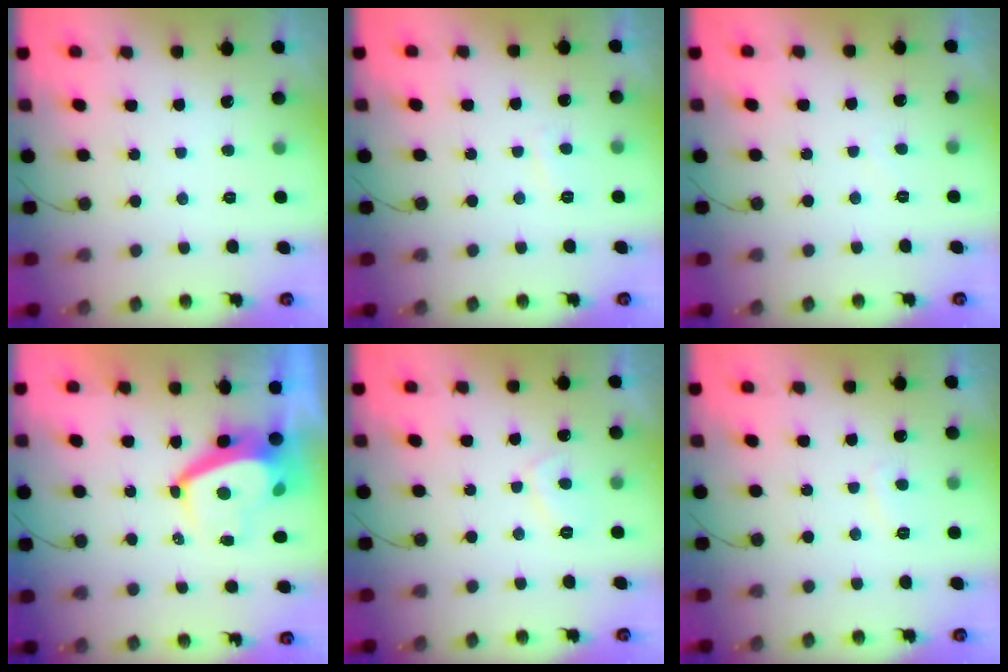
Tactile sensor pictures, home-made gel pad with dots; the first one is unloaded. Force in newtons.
{"total": 2.0, "press": 1.9, "slide": 0.6}
{"total": 1.6, "press": 1.5, "slide": 0.4}
{"total": 6.7, "press": 6.7, "slide": 0.9}
{"total": 2.7, "press": 2.6, "slide": 0.4}
{"total": 2.6, "press": 2.5, "slide": 0.6}